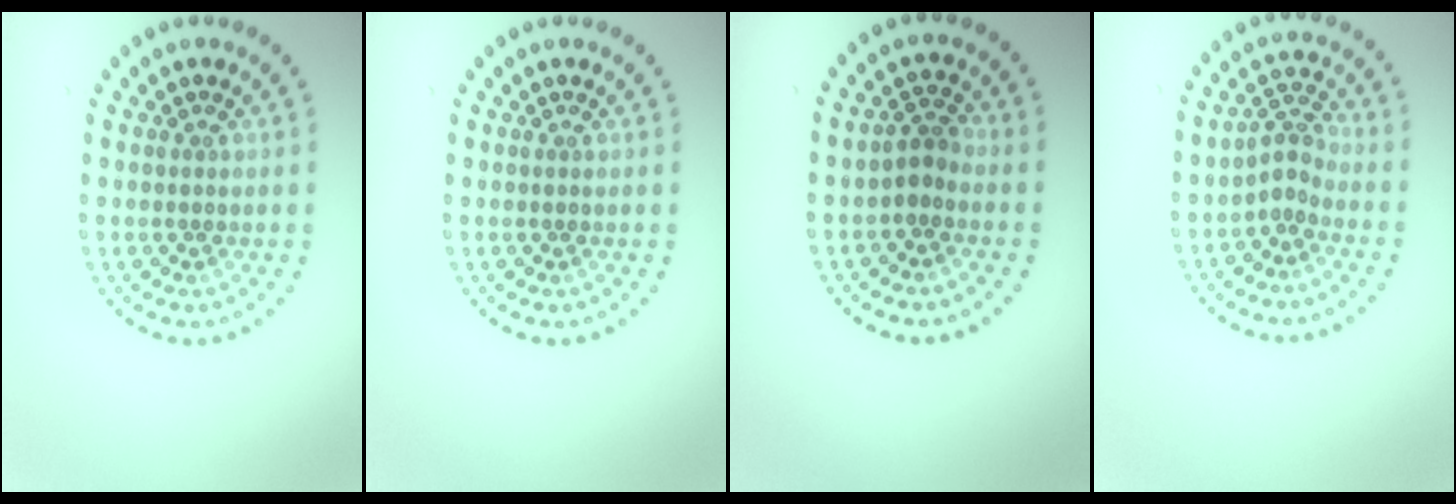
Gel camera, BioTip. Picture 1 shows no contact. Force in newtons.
{"total": 0.0}
{"total": 1.6, "press": 1.3, "slide": 0.8}
{"total": 2.0, "press": 1.4, "slide": 1.4}